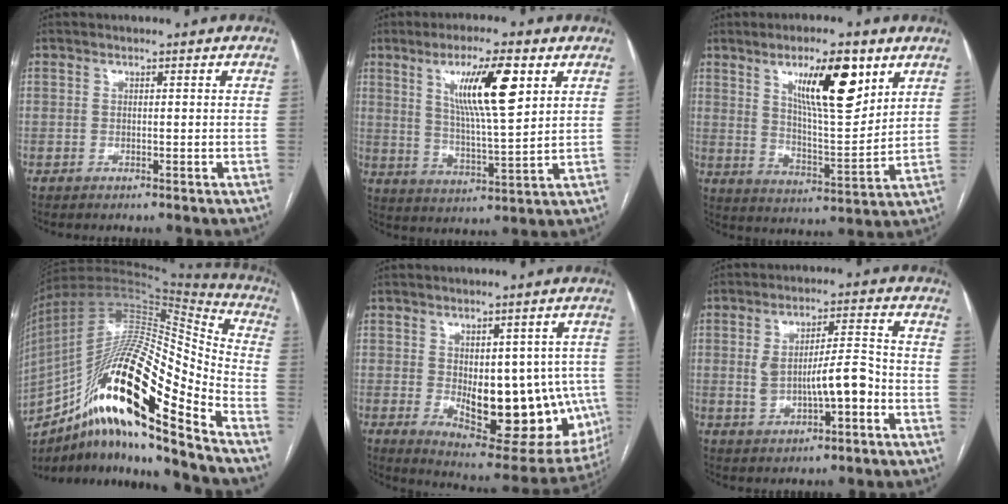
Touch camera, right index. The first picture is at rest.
{"total": 11.8, "force": [4.9, 1.3, 10.7], "torque": [-0.189, 0.000, 0.087]}
{"total": 13.2, "force": [6.8, 2.9, 10.9], "torque": [-0.182, -0.004, 0.116]}
{"total": 27.0, "force": [-14.0, 4.2, 22.7], "torque": [-0.395, 0.000, -0.243]}
{"total": 18.2, "force": [-2.3, 9.0, 15.6], "torque": [-0.176, 0.003, -0.004]}
{"total": 8.5, "force": [-1.5, 2.6, 7.9], "torque": [-0.140, 0.020, -0.018]}